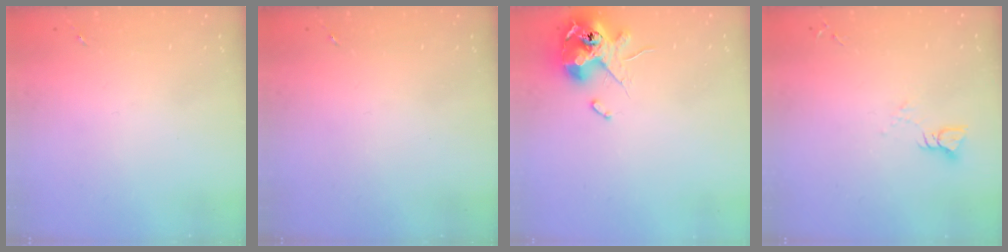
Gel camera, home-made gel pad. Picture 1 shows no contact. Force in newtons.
{"total": 0.0}
{"total": 12.4, "press": 12.2, "slide": 2.1}
{"total": 3.5, "press": 3.5, "slide": 0.2}